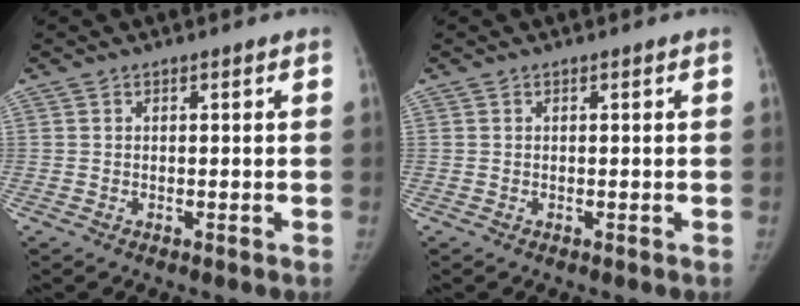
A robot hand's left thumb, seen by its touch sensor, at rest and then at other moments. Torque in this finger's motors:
{"motor_torque": [0.03, 0.03, 0.24, -0.23, 0.01]}